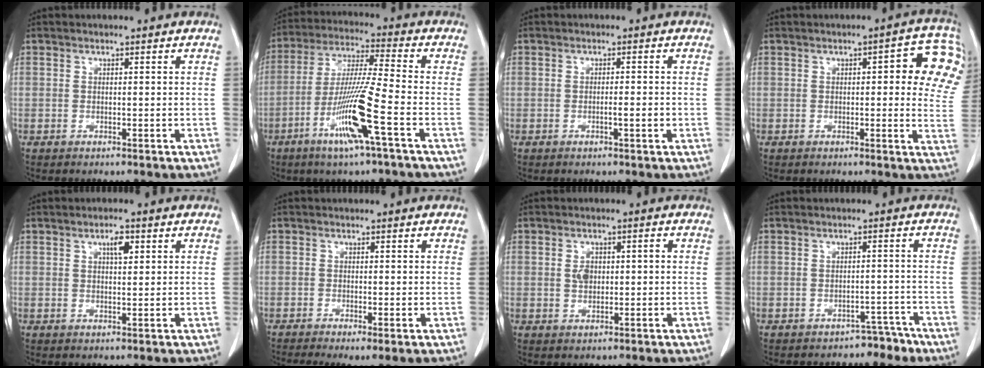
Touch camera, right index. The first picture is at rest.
{"total": 12.6, "force": [-5.2, -0.9, 11.4], "torque": [-0.227, -0.016, -0.104]}
{"total": 1.7, "force": [-0.5, 0.1, 1.6], "torque": [-0.026, -0.001, -0.009]}
{"total": 10.5, "force": [3.6, 3.3, 9.2], "torque": [-0.085, 0.010, 0.029]}
{"total": 2.8, "force": [1.2, 0.9, 2.3], "torque": [-0.038, 0.001, 0.021]}
{"total": 4.8, "force": [-2.7, 1.3, 3.7], "torque": [-0.061, -0.017, -0.047]}
{"total": 3.0, "force": [0.2, 1.9, 2.3], "torque": [-0.041, 0.010, 0.007]}
{"total": 3.6, "force": [-3.0, 1.9, 0.2], "torque": [0.007, 0.015, -0.037]}